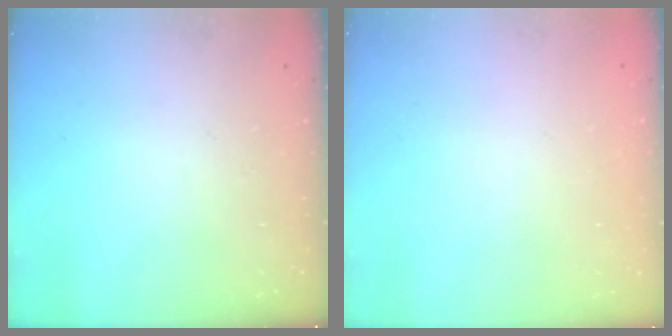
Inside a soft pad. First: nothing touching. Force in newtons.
{"total": 2.1, "press": 2.1, "slide": 0.1}